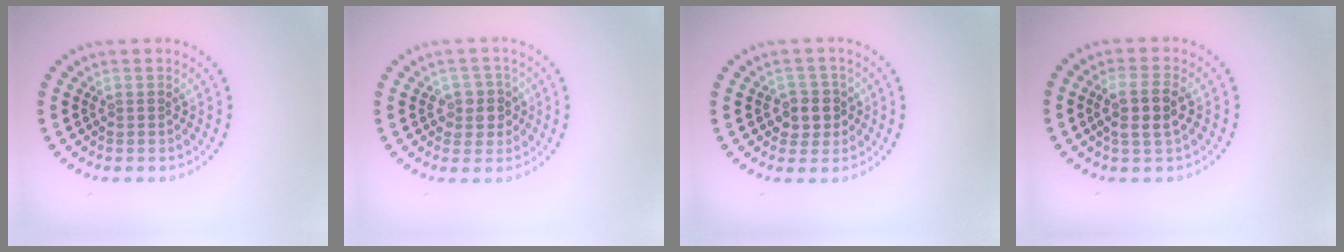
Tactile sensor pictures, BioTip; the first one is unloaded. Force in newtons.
{"total": 2.5, "press": 2.2, "slide": 1.0}
{"total": 2.7, "press": 2.5, "slide": 1.0}
{"total": 3.0, "press": 2.7, "slide": 1.2}